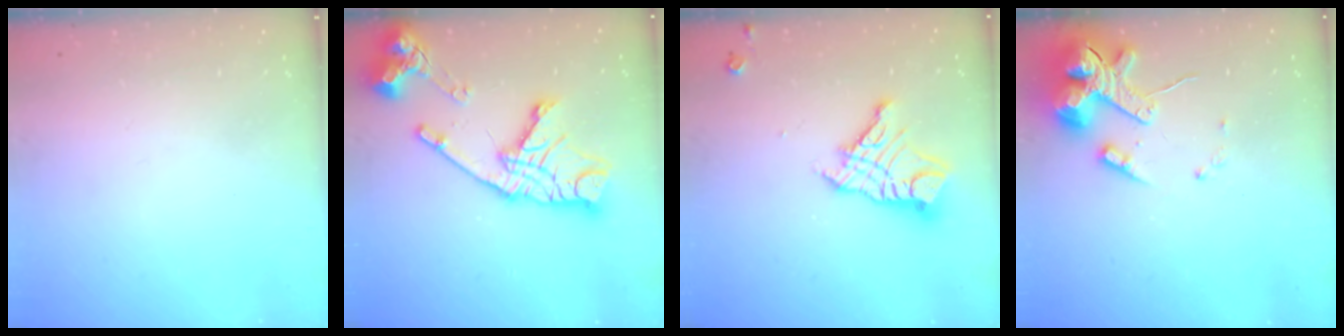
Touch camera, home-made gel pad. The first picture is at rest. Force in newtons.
{"total": 18.8, "press": 18.7, "slide": 2.1}
{"total": 11.7, "press": 11.6, "slide": 1.2}
{"total": 14.6, "press": 14.4, "slide": 2.3}